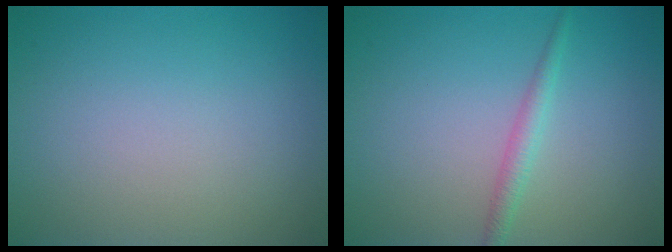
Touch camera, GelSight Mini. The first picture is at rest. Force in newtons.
{"total": 1.6, "press": 1.6, "slide": 0.1}